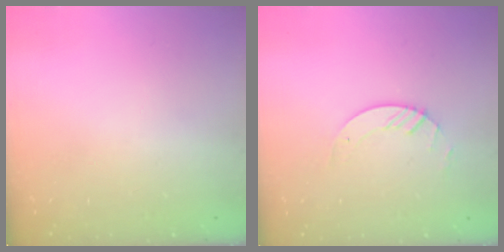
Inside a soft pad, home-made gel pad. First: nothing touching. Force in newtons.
{"total": 3.9, "press": 3.9, "slide": 0.4}